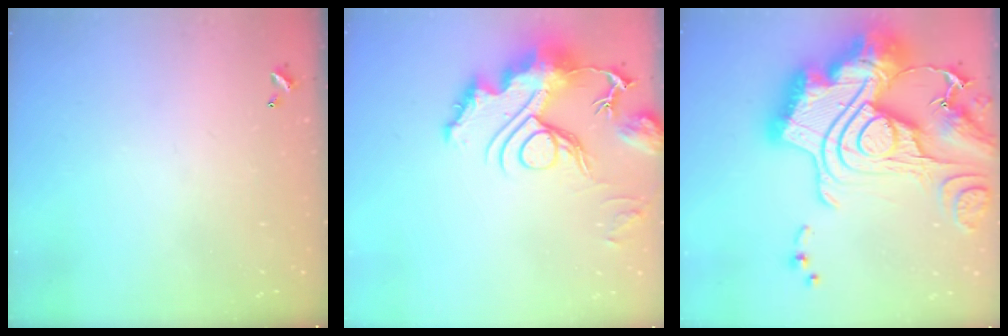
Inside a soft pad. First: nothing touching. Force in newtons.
{"total": 15.8, "press": 15.7, "slide": 1.8}
{"total": 3.9, "press": 3.2, "slide": 2.3}